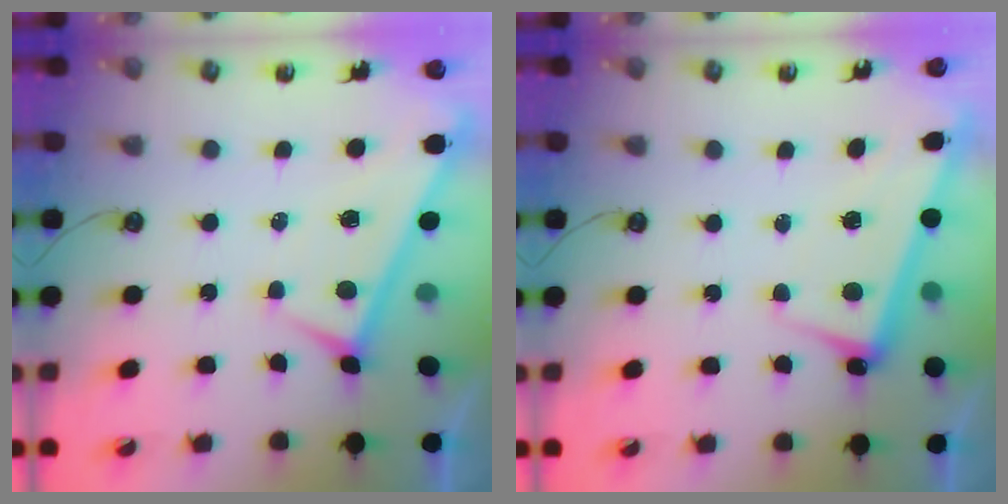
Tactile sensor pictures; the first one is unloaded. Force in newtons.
{"total": 2.7, "press": 2.5, "slide": 1.0}